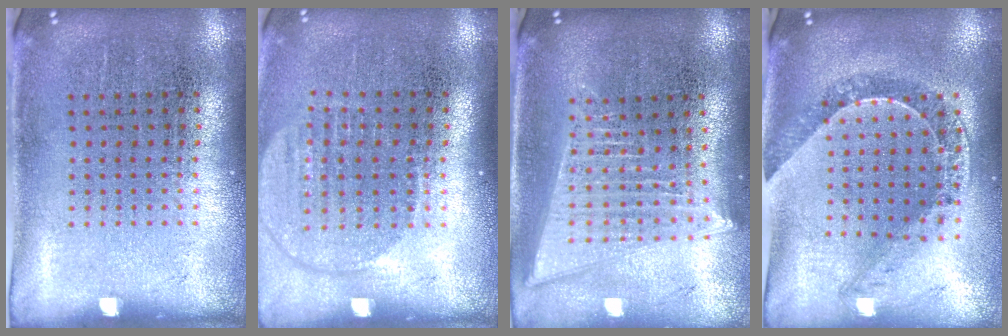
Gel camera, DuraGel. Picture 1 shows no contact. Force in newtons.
{"total": 1.7, "press": 1.5, "slide": 0.8}
{"total": 2.0, "press": 1.8, "slide": 1.0}
{"total": 0.7, "press": 0.7, "slide": 0.1}